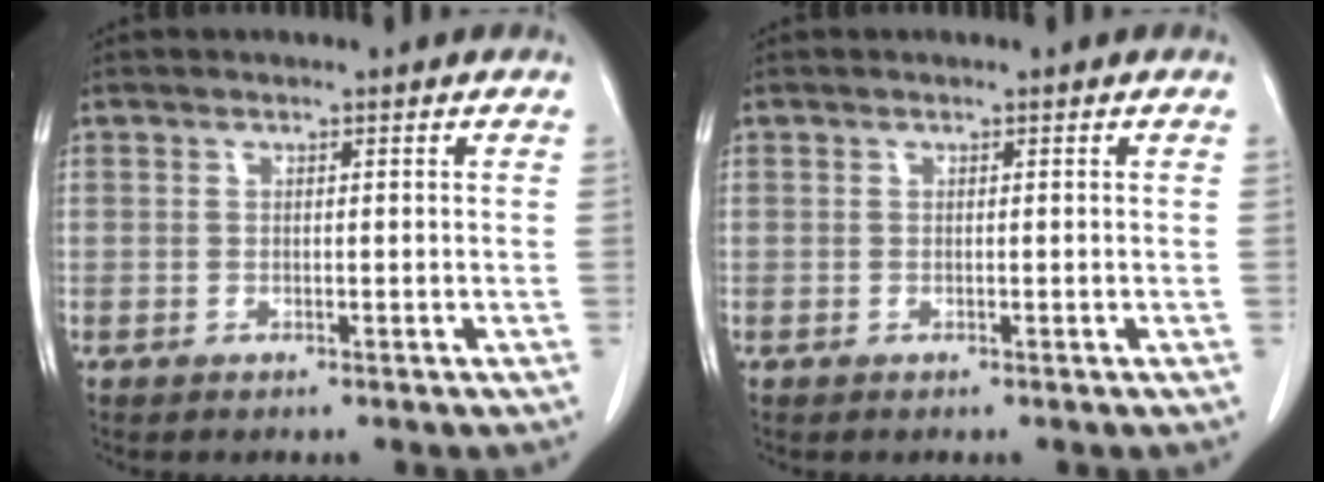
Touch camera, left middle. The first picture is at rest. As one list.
[{"total": 0.0}]